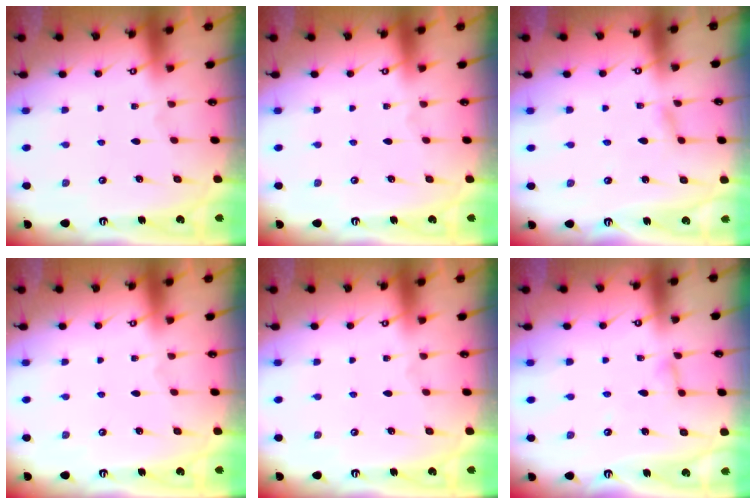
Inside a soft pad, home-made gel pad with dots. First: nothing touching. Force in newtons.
{"total": 0.0}
{"total": 2.5, "press": 2.5, "slide": 0.2}
{"total": 0.0}
{"total": 0.0}
{"total": 2.9, "press": 2.9, "slide": 0.3}